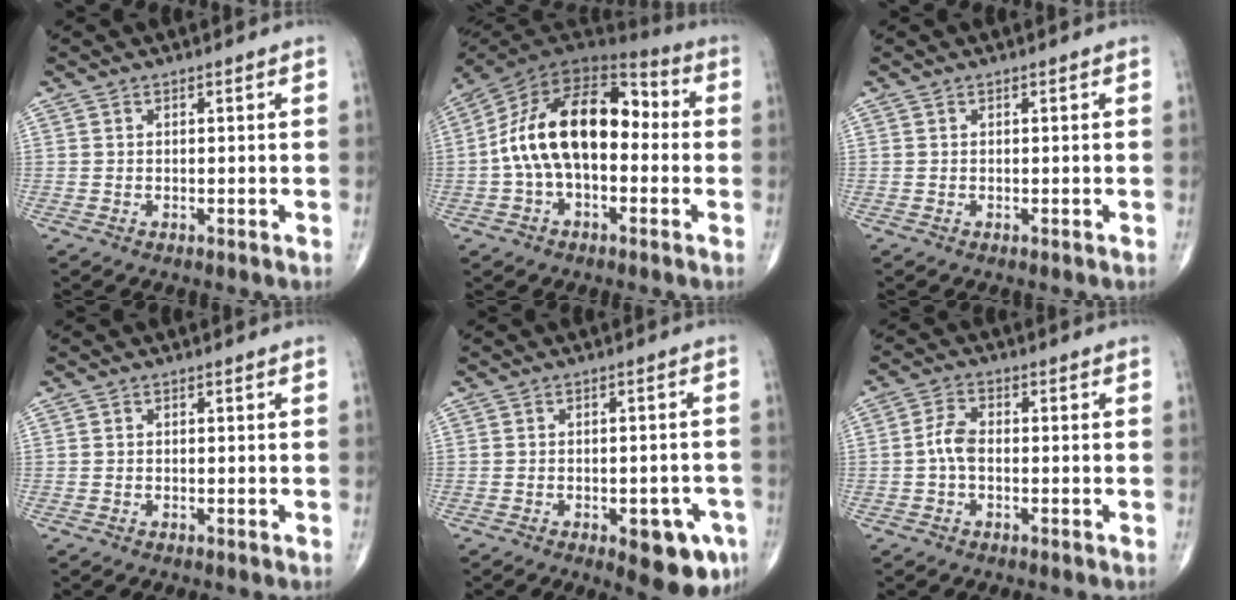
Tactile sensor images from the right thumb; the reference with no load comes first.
{"total": 19.5, "force": [-0.4, 11.2, 15.9], "torque": [-0.262, 0.052, -0.017]}
{"total": 0.0}
{"total": 0.0}
{"total": 9.8, "force": [-4.4, 4.0, 7.7], "torque": [-0.072, 0.016, -0.046]}
{"total": 3.8, "force": [-0.7, 2.2, 3.1], "torque": [-0.062, 0.013, -0.021]}